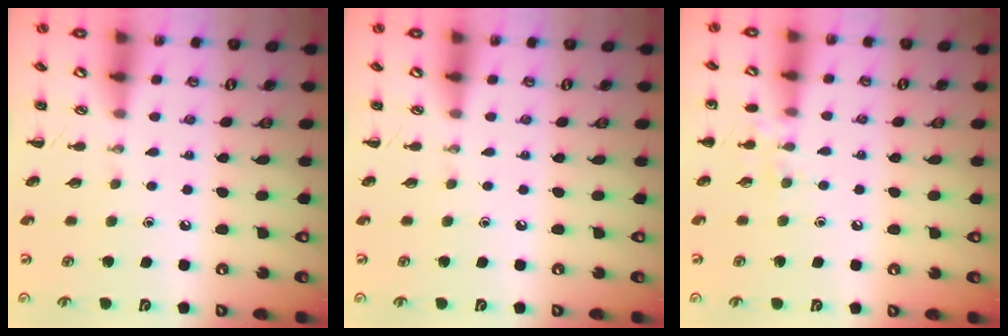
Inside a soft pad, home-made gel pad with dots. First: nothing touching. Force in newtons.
{"total": 0.0}
{"total": 7.5, "press": 7.2, "slide": 1.8}